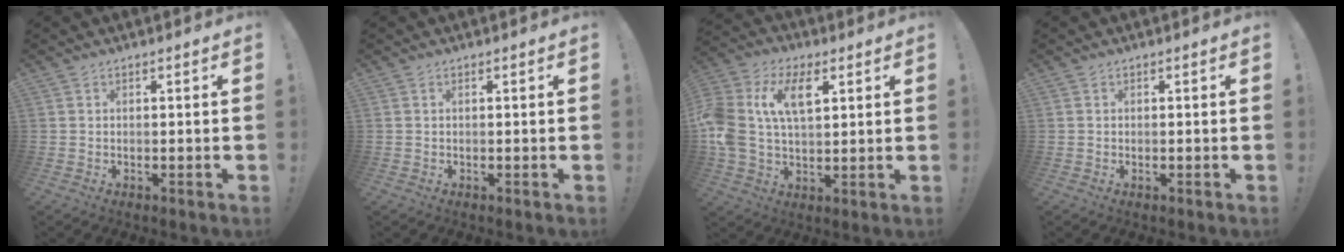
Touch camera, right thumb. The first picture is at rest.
{"total": 0.0}
{"total": 14.7, "force": [4.7, 9.0, 10.5], "torque": [-0.208, -0.008, 0.085]}
{"total": 0.0}